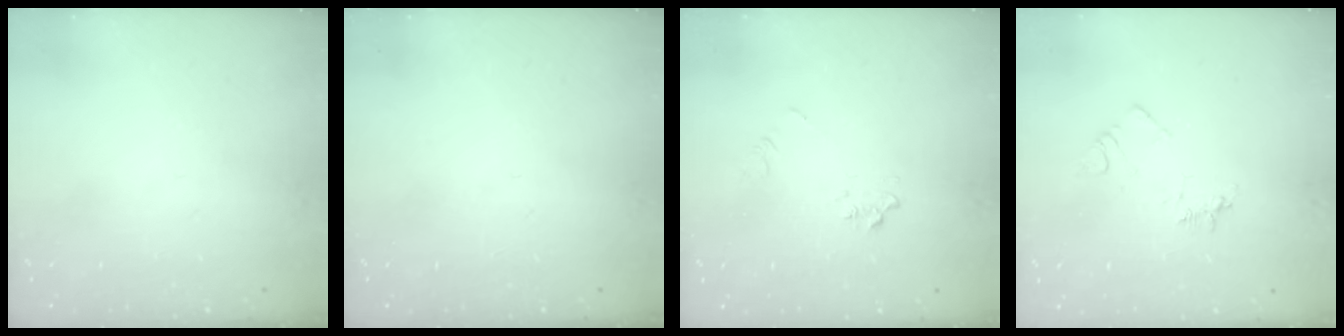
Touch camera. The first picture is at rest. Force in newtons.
{"total": 0.0}
{"total": 5.0, "press": 4.9, "slide": 0.6}
{"total": 5.6, "press": 5.5, "slide": 0.6}